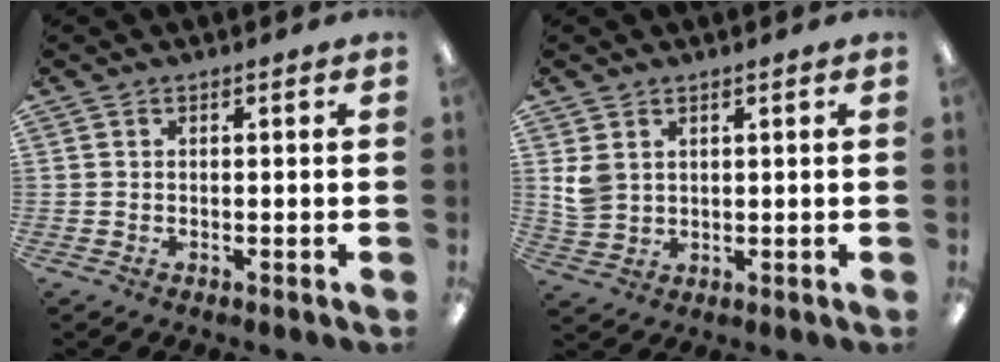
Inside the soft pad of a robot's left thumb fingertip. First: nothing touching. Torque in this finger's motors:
{"motor_torque": [0.65, 0.59, 0.65, -0.40, 0.04]}